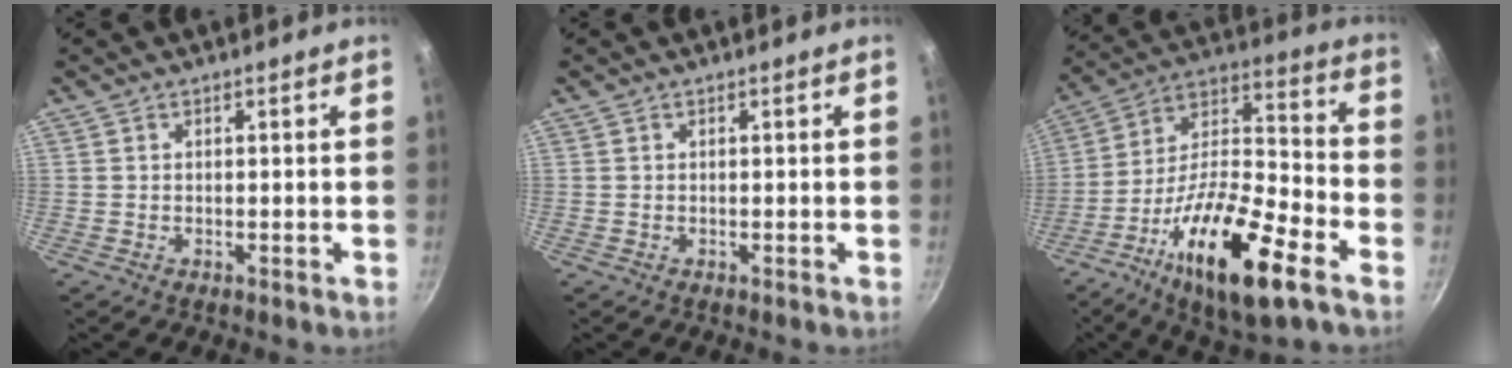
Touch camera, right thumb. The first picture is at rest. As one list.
[{"total": 0.0}, {"total": 22.8, "force": [-11.3, 6.8, 18.6], "torque": [-0.303, 0.054, -0.207]}]